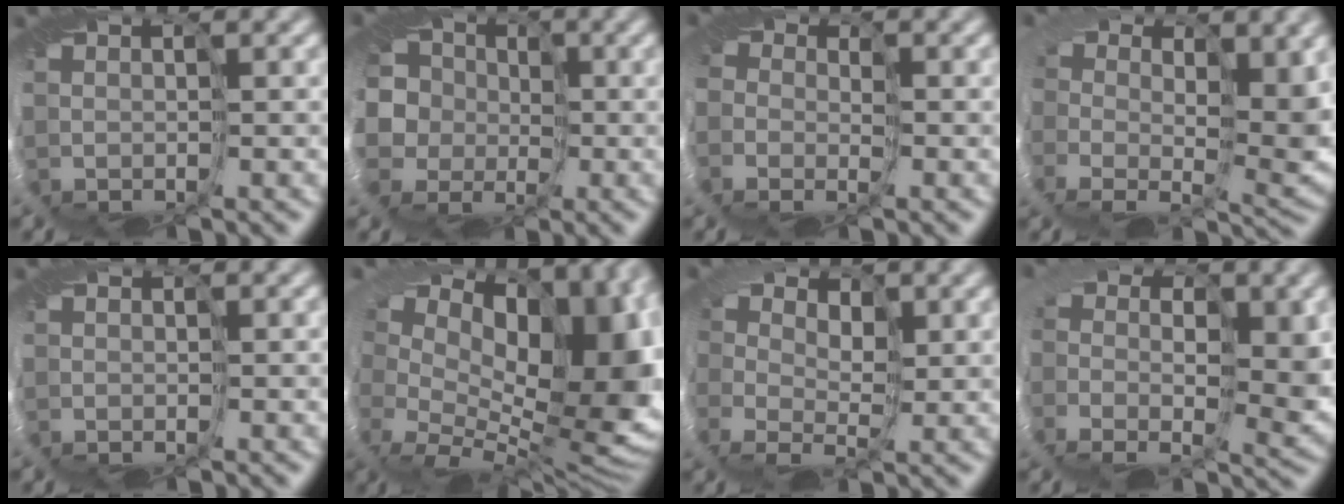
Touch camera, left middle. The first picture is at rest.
{"total": 6.4, "force": [-1.1, 5.9, 2.2], "torque": [-0.048, 0.013, -0.068]}
{"total": 3.7, "force": [-0.8, 3.4, 1.1], "torque": [-0.009, -0.015, -0.032]}
{"total": 6.1, "force": [1.2, 3.9, 4.6], "torque": [-0.070, -0.043, 0.023]}
{"total": 0.5, "force": [-0.3, 0.3, -0.3], "torque": [0.013, -0.002, -0.005]}
{"total": 14.9, "force": [4.9, 9.0, 10.8], "torque": [-0.118, 0.023, 0.092]}
{"total": 1.3, "force": [0.3, 1.2, 0.3], "torque": [0.011, -0.021, -0.015]}
{"total": 7.2, "force": [-0.6, 4.5, 5.6], "torque": [-0.055, -0.023, -0.016]}